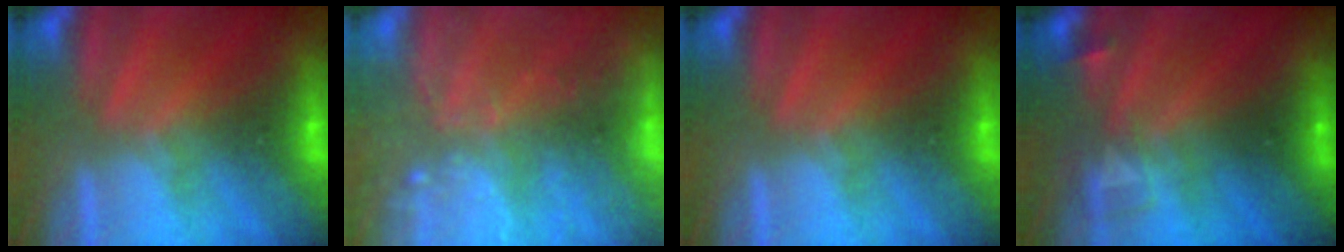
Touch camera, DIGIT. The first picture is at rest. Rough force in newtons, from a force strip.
{"total": 7.1}
{"total": 0.0}
{"total": 3.2}